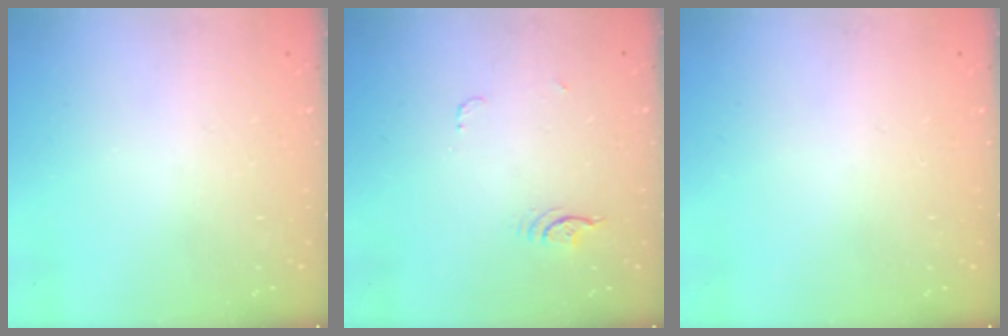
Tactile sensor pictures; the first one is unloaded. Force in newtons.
{"total": 3.8, "press": 3.5, "slide": 1.6}
{"total": 0.0}